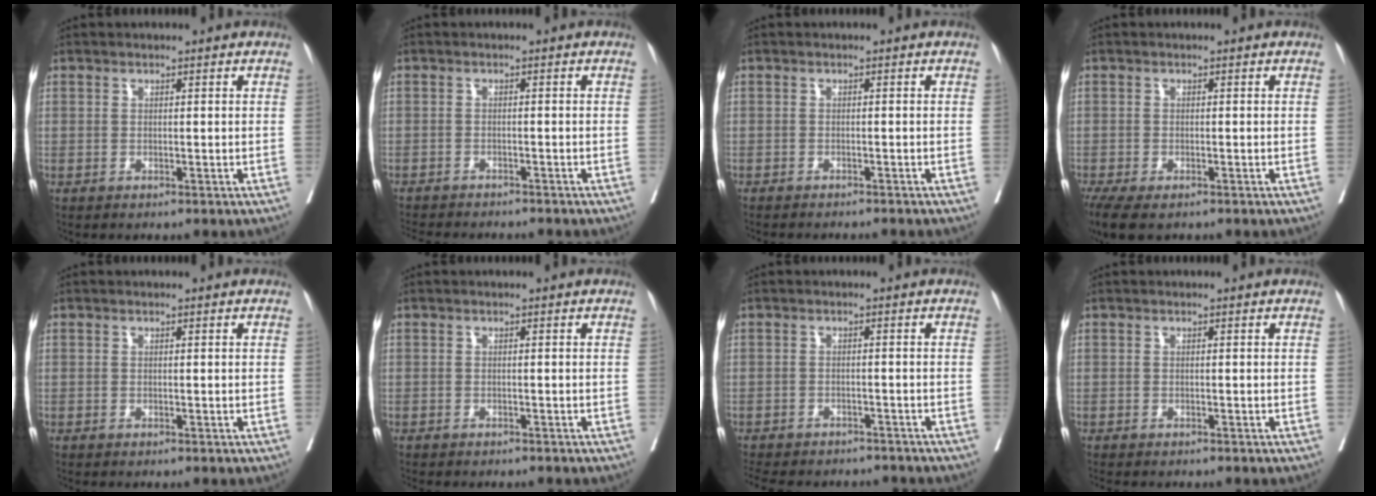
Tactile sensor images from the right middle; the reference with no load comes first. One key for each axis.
{"total": 10.1, "fx": -9.3, "fy": 1.7, "fz": 3.5, "tx": -0.052, "ty": -0.011, "tz": -0.124}
{"total": 6.9, "fx": -6.4, "fy": 0.8, "fz": 2.5, "tx": -0.020, "ty": -0.011, "tz": -0.080}
{"total": 7.0, "fx": -4.9, "fy": 2.8, "fz": 4.2, "tx": -0.080, "ty": -0.018, "tz": -0.079}
{"total": 0.5, "fx": -0.5, "fy": 0.0, "fz": 0.2, "tx": 0.003, "ty": 0.000, "tz": -0.011}
{"total": 6.0, "fx": -5.4, "fy": 1.4, "fz": 2.4, "tx": -0.026, "ty": -0.005, "tz": -0.071}
{"total": 14.1, "fx": -12.6, "fy": 4.5, "fz": 4.6, "tx": -0.106, "ty": -0.004, "tz": -0.161}
{"total": 4.5, "fx": -3.9, "fy": 1.0, "fz": 1.9, "tx": -0.024, "ty": -0.008, "tz": -0.053}